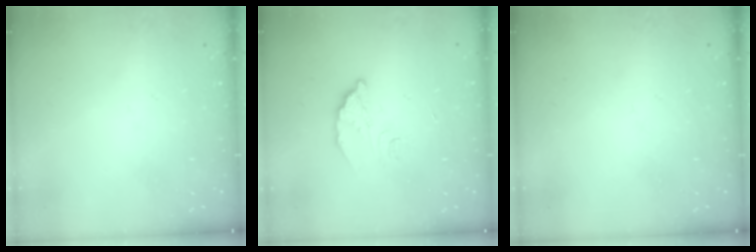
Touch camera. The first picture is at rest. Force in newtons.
{"total": 4.6, "press": 4.6, "slide": 0.4}
{"total": 0.0}